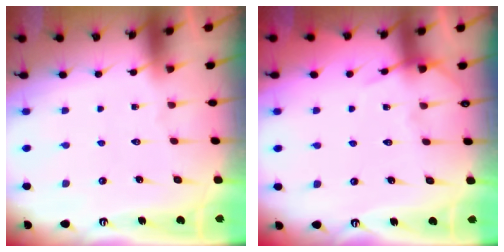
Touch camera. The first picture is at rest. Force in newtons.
{"total": 5.8, "press": 5.8, "slide": 0.7}